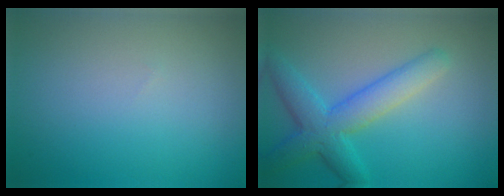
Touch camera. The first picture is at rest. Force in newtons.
{"total": 5.2, "press": 5.2, "slide": 0.1}